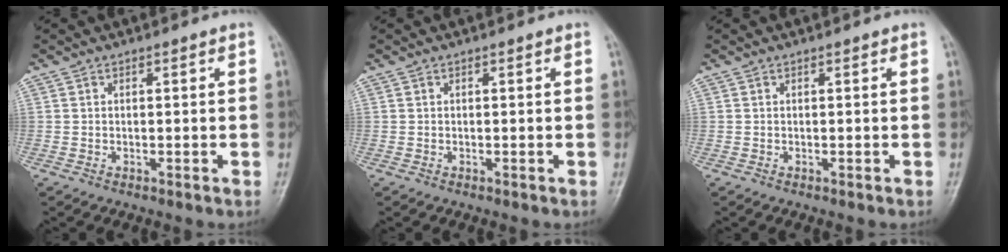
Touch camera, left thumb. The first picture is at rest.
{"total": 0.0}
{"total": 0.0}